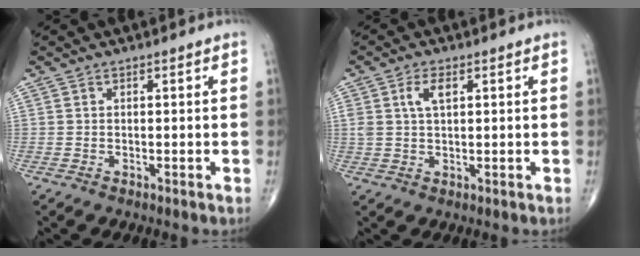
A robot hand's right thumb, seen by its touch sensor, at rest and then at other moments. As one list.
[{"total": 4.0, "force": [1.4, 1.9, 3.2], "torque": [-0.062, 0.003, 0.030]}]